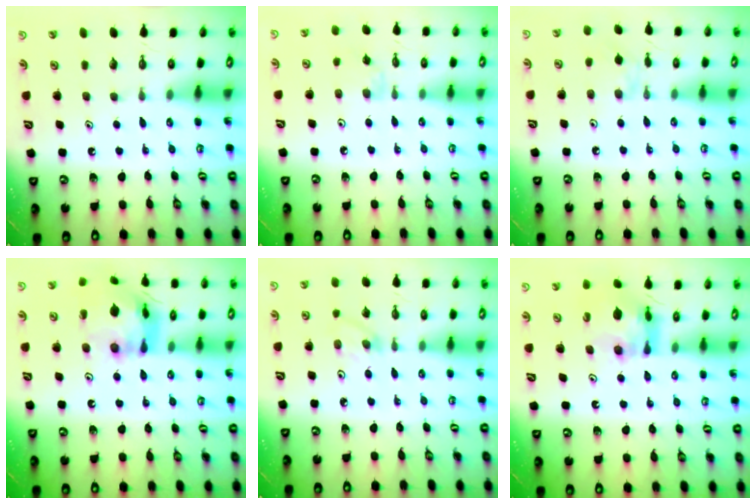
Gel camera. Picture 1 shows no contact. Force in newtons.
{"total": 2.2, "press": 2.2, "slide": 0.4}
{"total": 1.3, "press": 1.2, "slide": 0.4}
{"total": 15.8, "press": 15.7, "slide": 1.7}
{"total": 3.1, "press": 3.1, "slide": 0.4}
{"total": 10.5, "press": 10.5, "slide": 1.1}